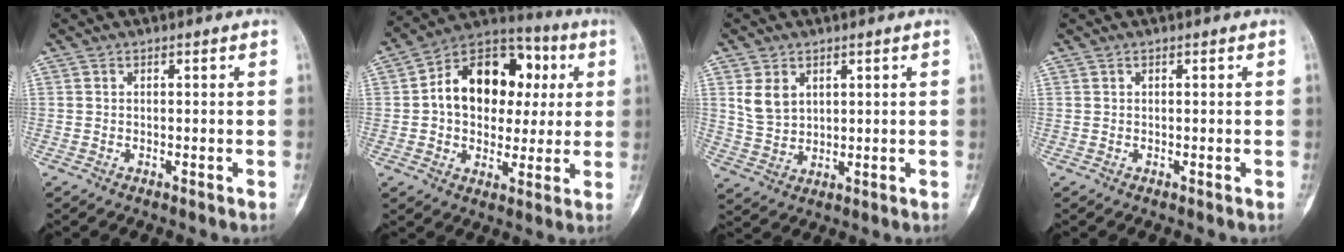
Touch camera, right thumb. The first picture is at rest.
{"total": 18.7, "force": [2.9, 13.4, 12.8], "torque": [-0.152, 0.025, 0.040]}
{"total": 5.7, "force": [2.3, 4.2, 3.2], "torque": [-0.048, -0.011, 0.055]}
{"total": 0.0}